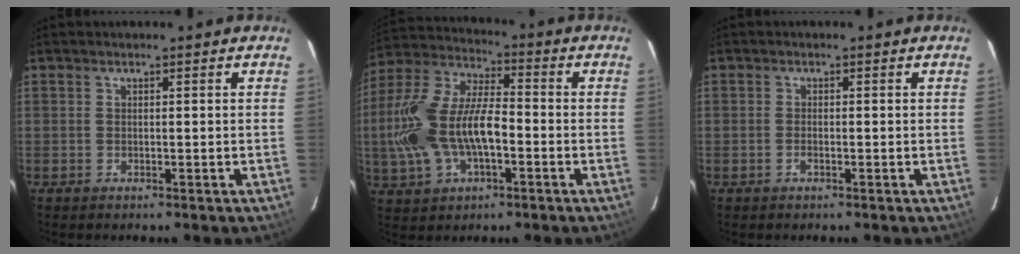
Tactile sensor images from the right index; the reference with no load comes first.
{"total": 17.2, "force": [-3.3, 8.4, 14.7], "torque": [-0.319, 0.007, -0.059]}
{"total": 1.1, "force": [-0.5, 0.5, 0.8], "torque": [-0.018, 0.000, -0.010]}